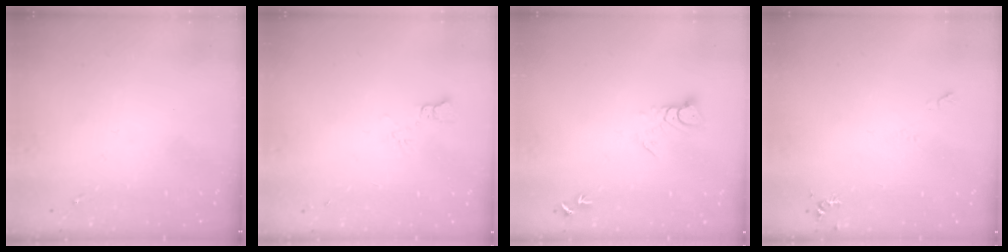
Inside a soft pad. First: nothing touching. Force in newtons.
{"total": 5.3, "press": 5.3, "slide": 0.4}
{"total": 5.1, "press": 5.1, "slide": 0.3}
{"total": 5.5, "press": 5.5, "slide": 0.7}